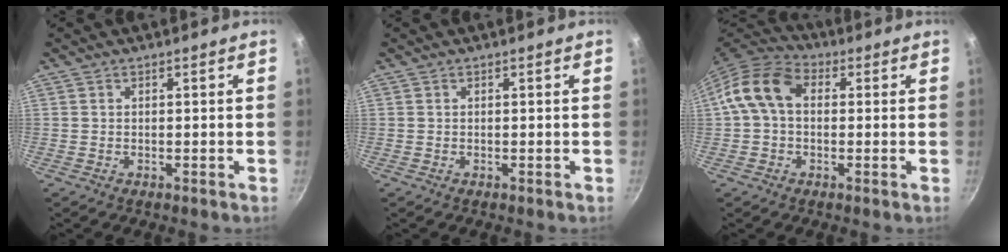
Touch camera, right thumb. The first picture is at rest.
{"total": 0.0}
{"total": 11.0, "force": [1.4, 7.7, 7.8], "torque": [-0.145, 0.034, 0.014]}